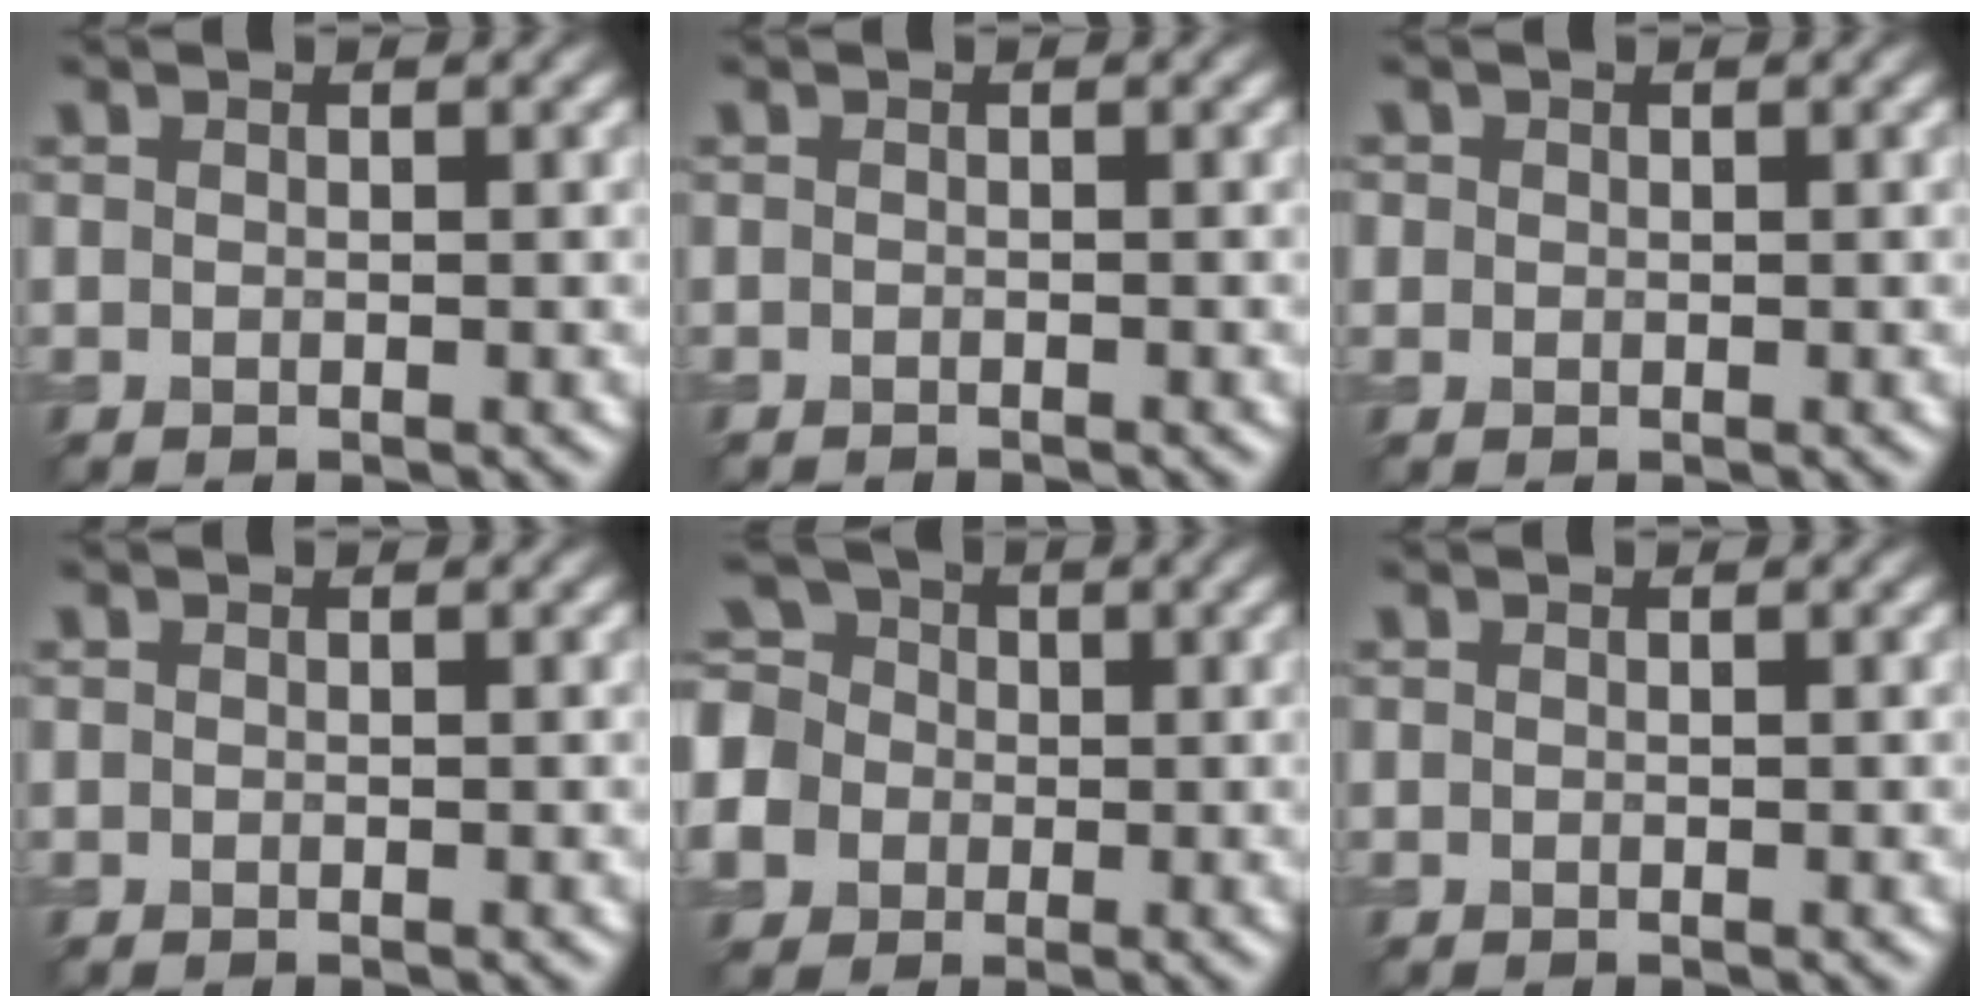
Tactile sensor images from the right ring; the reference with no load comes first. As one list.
[{"total": 0.7, "force": [-0.6, 0.1, 0.2], "torque": [0.001, -0.003, -0.010]}, {"total": 0.8, "force": [0.2, 0.8, 0.1], "torque": [0.003, -0.001, 0.003]}, {"total": 0.0}, {"total": 10.5, "force": [-2.9, 9.4, 3.7], "torque": [-0.103, -0.002, -0.081]}, {"total": 0.0}]